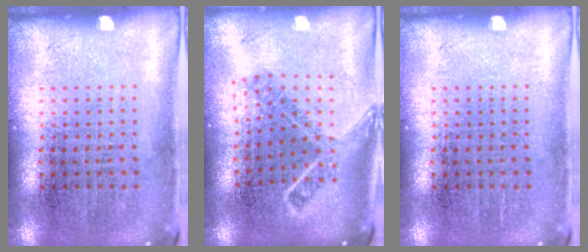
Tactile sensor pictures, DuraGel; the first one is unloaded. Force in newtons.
{"total": 1.7, "press": 1.2, "slide": 1.2}
{"total": 0.0}